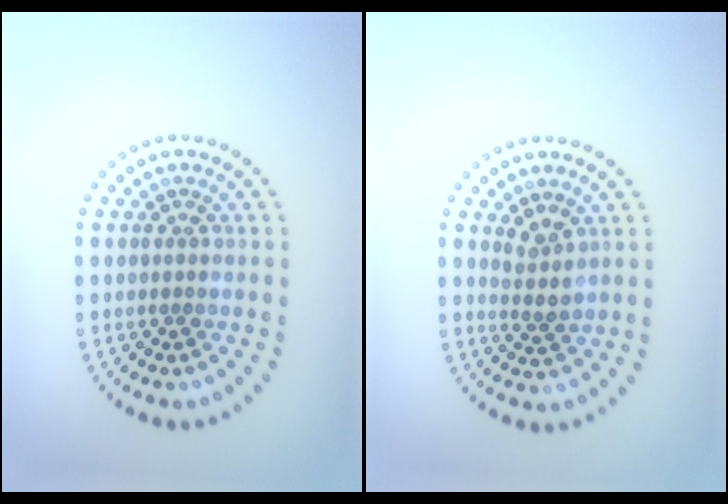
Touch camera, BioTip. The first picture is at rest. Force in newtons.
{"total": 1.9, "press": 1.4, "slide": 1.3}